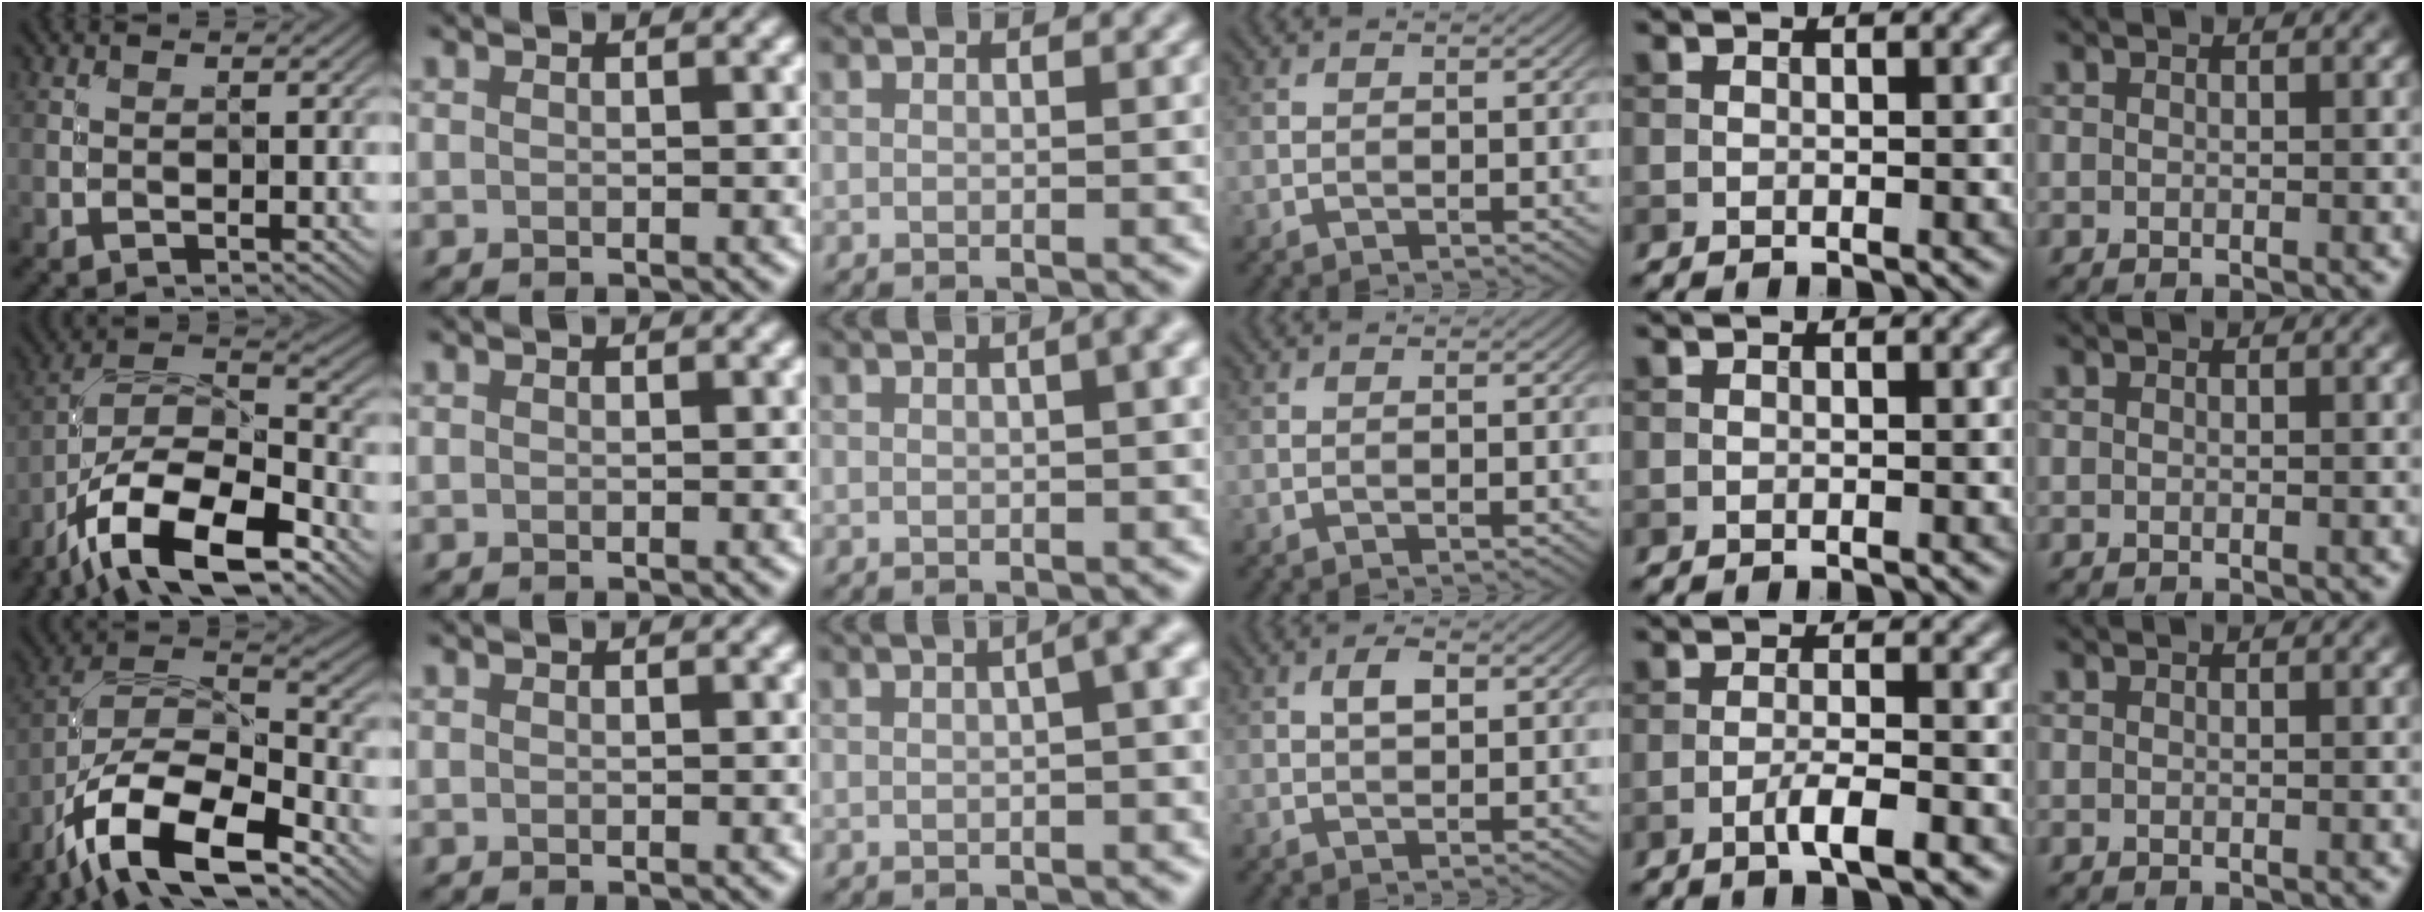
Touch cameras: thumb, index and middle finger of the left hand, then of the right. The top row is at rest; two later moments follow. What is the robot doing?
{"motion": "screw", "object": "medicine bottle"}